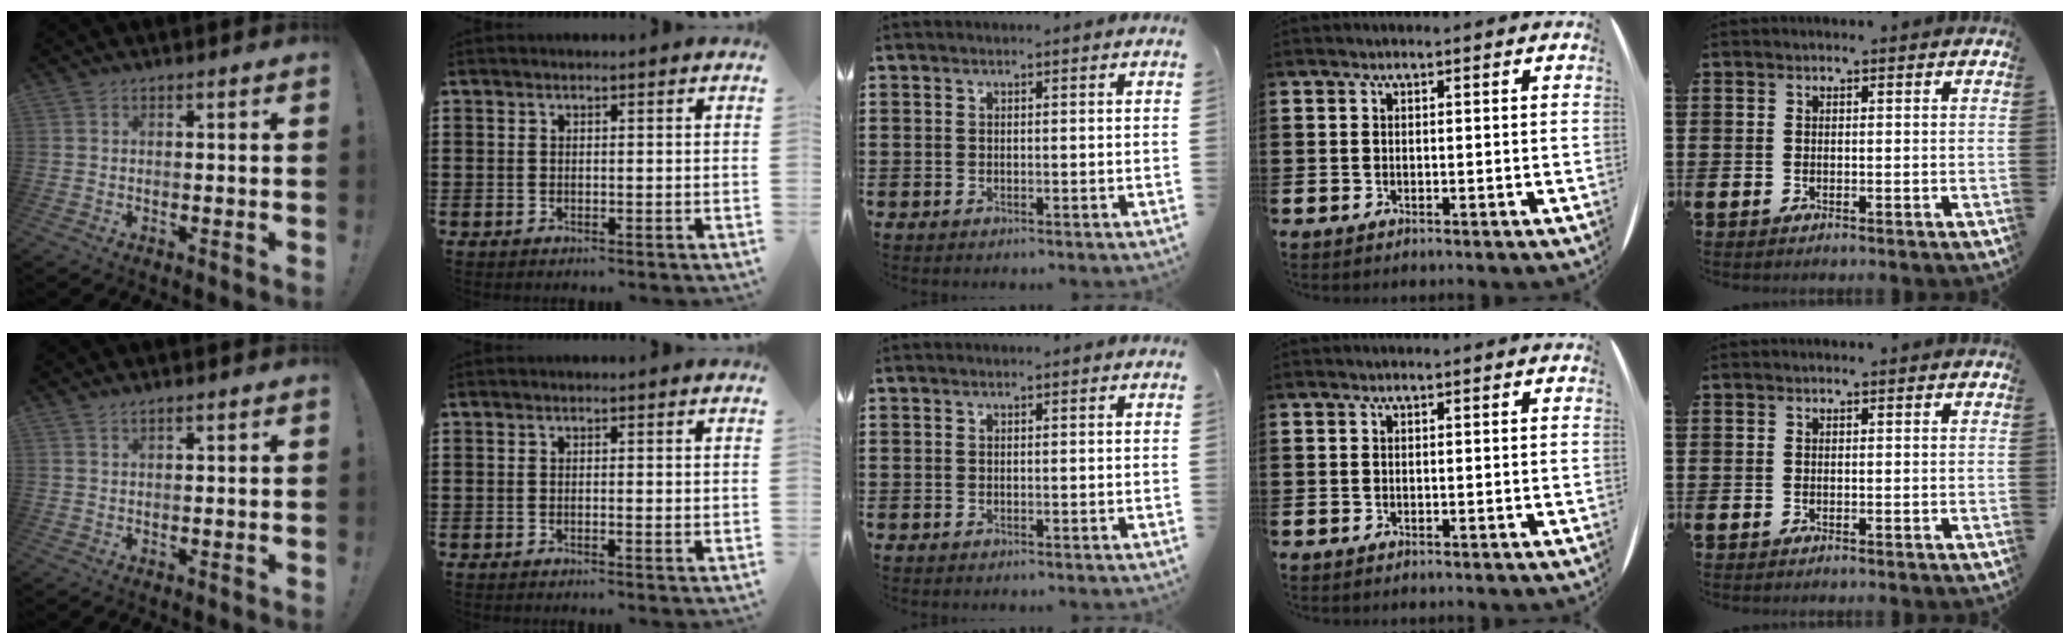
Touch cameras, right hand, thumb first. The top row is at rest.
{"thumb": {"total": 1.1, "force": [1.0, 0.2, 0.5], "torque": [-0.010, -0.001, 0.019]}, "index": {"total": 0.6, "force": [-0.1, 0.1, 0.6], "torque": [-0.012, -0.003, 0.000]}}